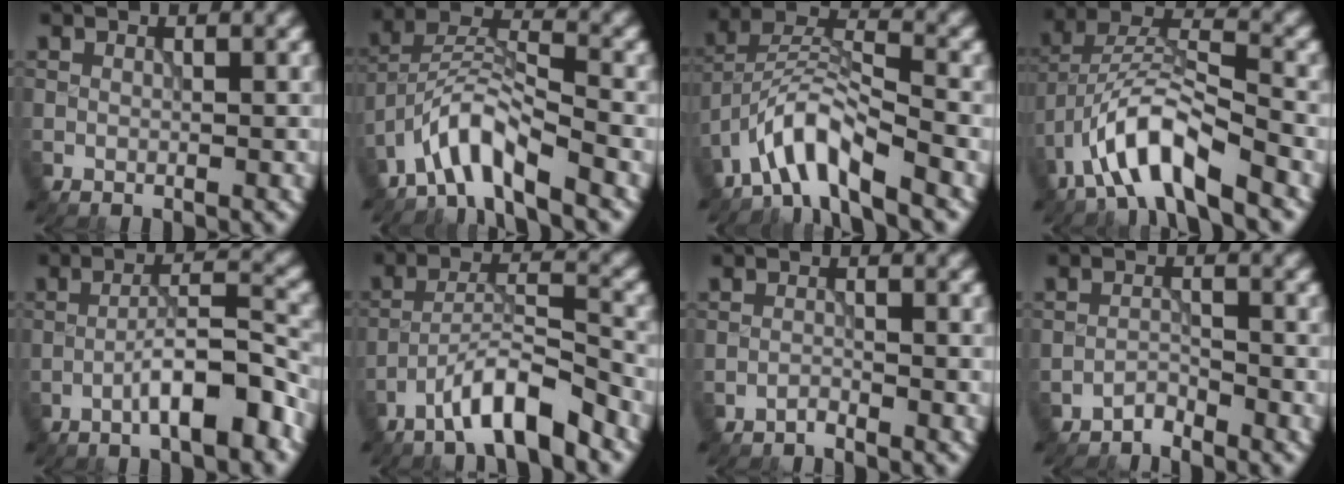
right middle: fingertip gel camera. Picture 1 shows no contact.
{"total": 5.6, "force": [-4.3, 1.3, 3.4], "torque": [-0.060, 0.009, -0.088]}
{"total": 6.3, "force": [-4.6, 1.6, 4.0], "torque": [-0.070, 0.009, -0.091]}
{"total": 8.4, "force": [-5.0, 2.6, 6.2], "torque": [-0.111, 0.012, -0.095]}
{"total": 6.2, "force": [-3.2, 1.3, 5.1], "torque": [-0.079, 0.020, -0.055]}
{"total": 5.9, "force": [-4.2, 1.0, 4.0], "torque": [-0.066, 0.012, -0.078]}
{"total": 0.9, "force": [-0.8, 0.0, 0.1], "torque": [0.001, 0.003, -0.021]}
{"total": 1.6, "force": [-1.6, 0.2, 0.1], "torque": [-0.001, 0.006, -0.033]}